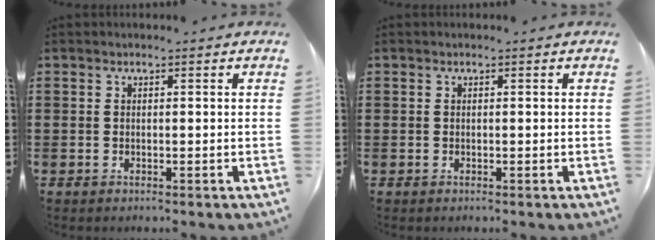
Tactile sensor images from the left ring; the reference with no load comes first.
{"total": 0.0}